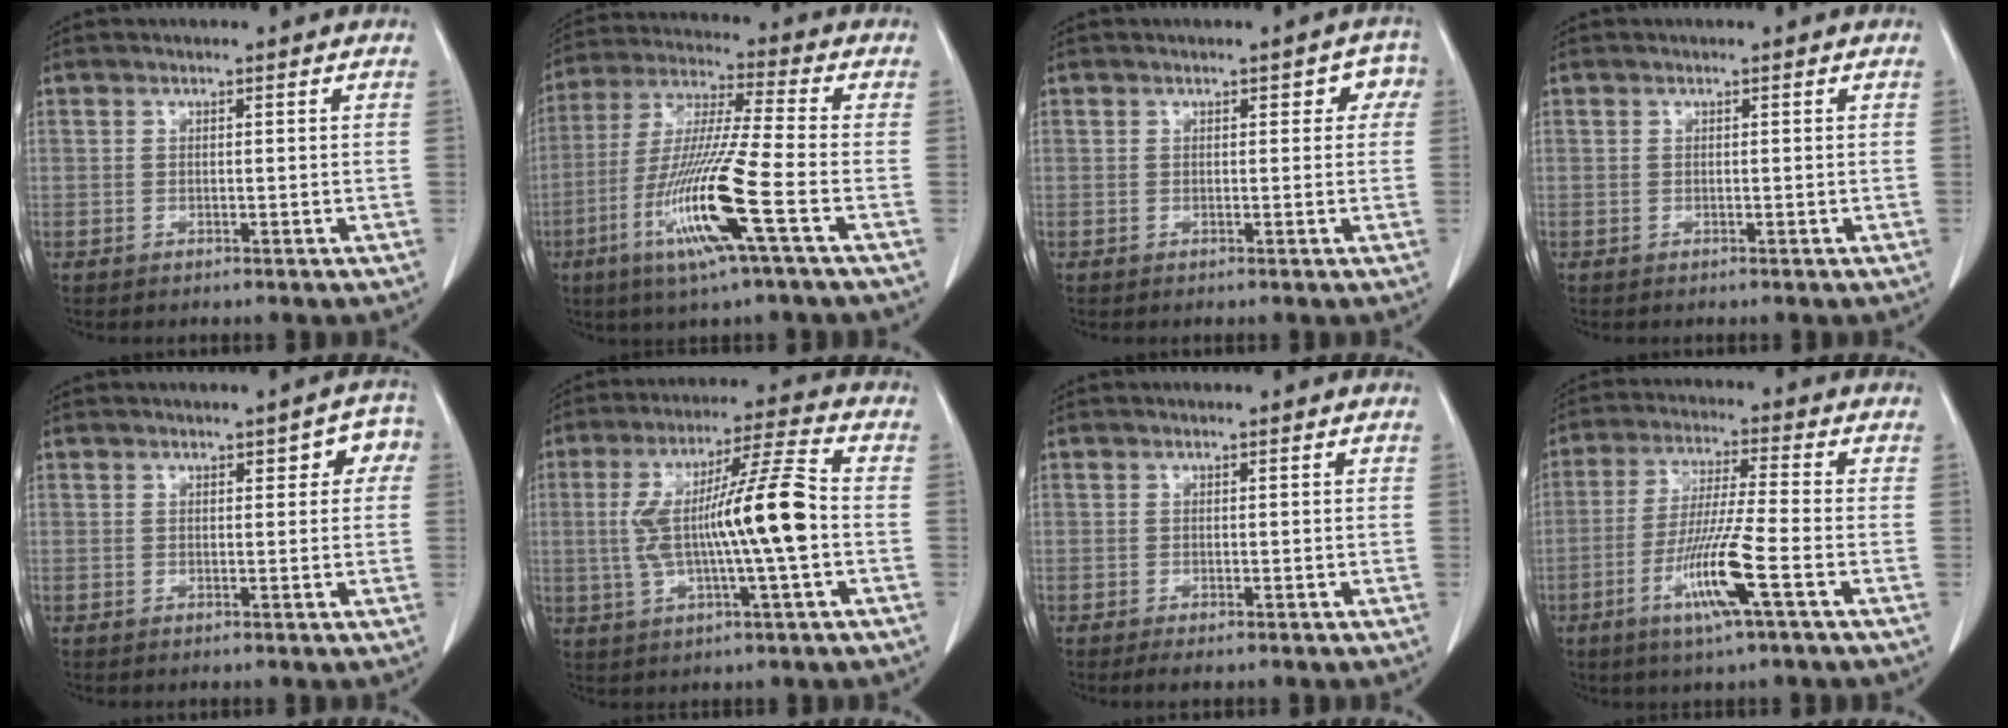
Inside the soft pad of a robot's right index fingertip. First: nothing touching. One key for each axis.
{"total": 15.0, "fx": -5.7, "fy": -0.7, "fz": 13.9, "tx": -0.287, "ty": -0.020, "tz": -0.112}
{"total": 2.9, "fx": 0.9, "fy": 1.8, "fz": 2.1, "tx": -0.009, "ty": 0.016, "tz": 0.006}
{"total": 0.0}
{"total": 3.7, "fx": 1.2, "fy": 1.8, "fz": 3.0, "tx": -0.022, "ty": 0.018, "tz": 0.008}
{"total": 13.7, "fx": -0.7, "fy": 0.5, "fz": 13.7, "tx": -0.253, "ty": 0.018, "tz": -0.015}
{"total": 1.4, "fx": -1.1, "fy": 0.1, "fz": 0.9, "tx": -0.012, "ty": -0.006, "tz": -0.016}
{"total": 10.5, "fx": -4.2, "fy": -0.6, "fz": 9.6, "tx": -0.187, "ty": -0.016, "tz": -0.082}